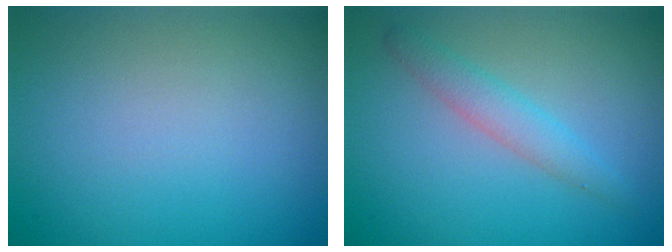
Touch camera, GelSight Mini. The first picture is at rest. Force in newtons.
{"total": 2.3, "press": 2.3, "slide": 0.0}